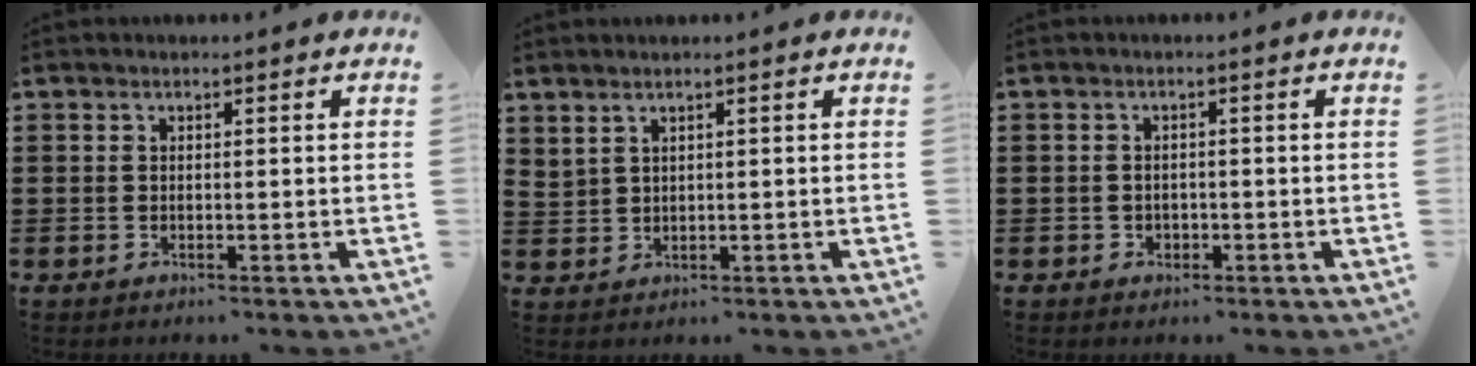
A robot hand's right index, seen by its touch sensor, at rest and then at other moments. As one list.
[{"total": 1.4, "force": [1.3, 0.6, 0.4], "torque": [-0.010, 0.001, 0.025]}, {"total": 1.2, "force": [-0.6, 1.0, 0.2], "torque": [-0.007, 0.002, -0.014]}]